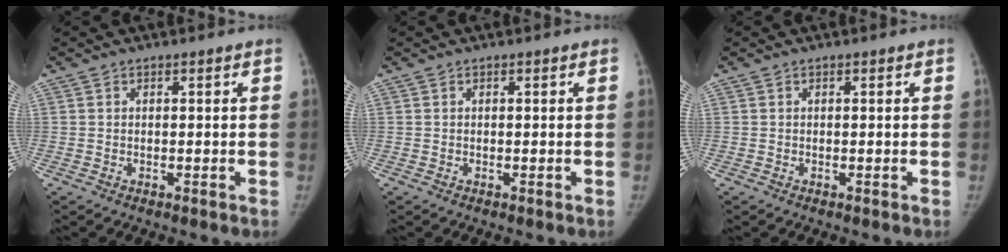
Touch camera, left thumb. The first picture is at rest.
{"total": 0.0}
{"total": 0.0}